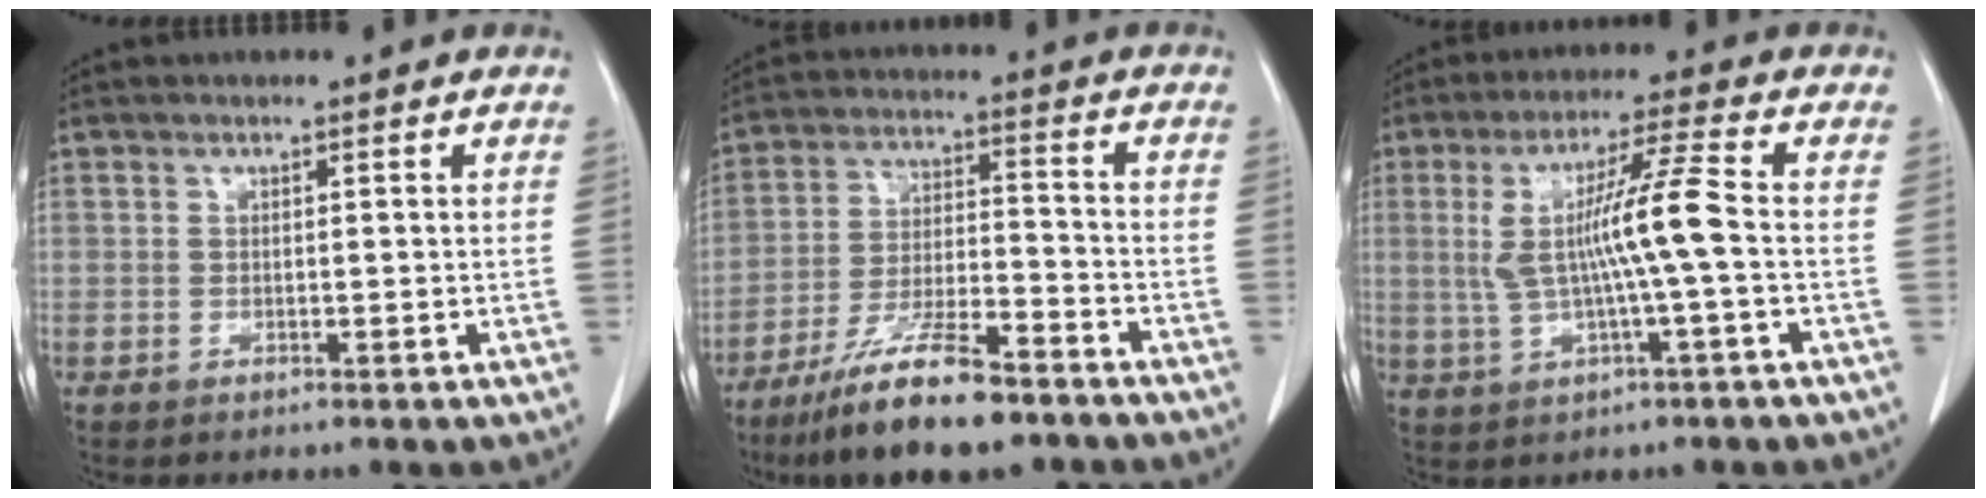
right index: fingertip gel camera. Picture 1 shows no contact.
{"total": 13.6, "force": [-10.0, 2.5, 8.9], "torque": [-0.170, -0.020, -0.177]}
{"total": 9.4, "force": [-0.1, -0.4, 9.4], "torque": [-0.183, 0.011, 0.001]}